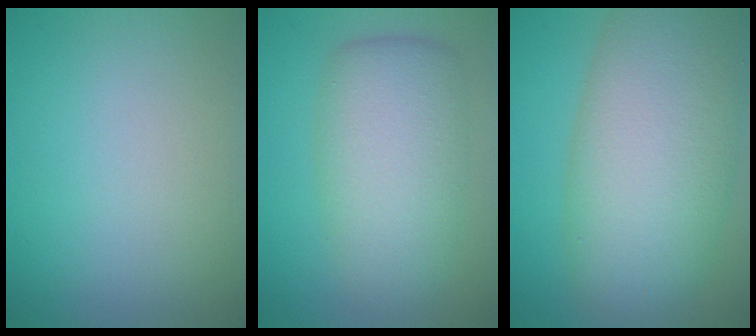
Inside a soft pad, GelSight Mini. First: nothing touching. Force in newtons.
{"total": 7.5, "press": 7.5, "slide": 0.3}
{"total": 12.3, "press": 12.3, "slide": 0.3}